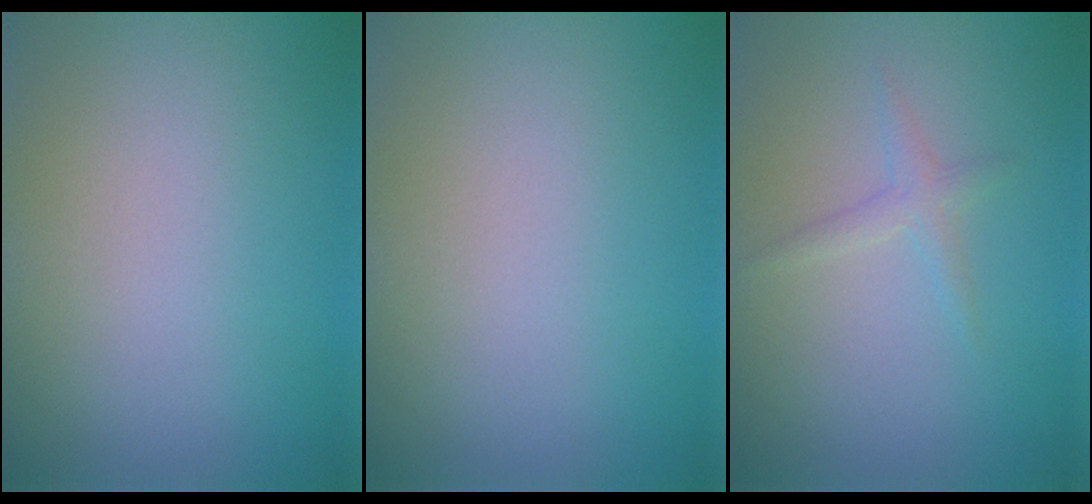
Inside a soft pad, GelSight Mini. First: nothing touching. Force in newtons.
{"total": 0.0}
{"total": 1.2, "press": 1.2, "slide": 0.1}